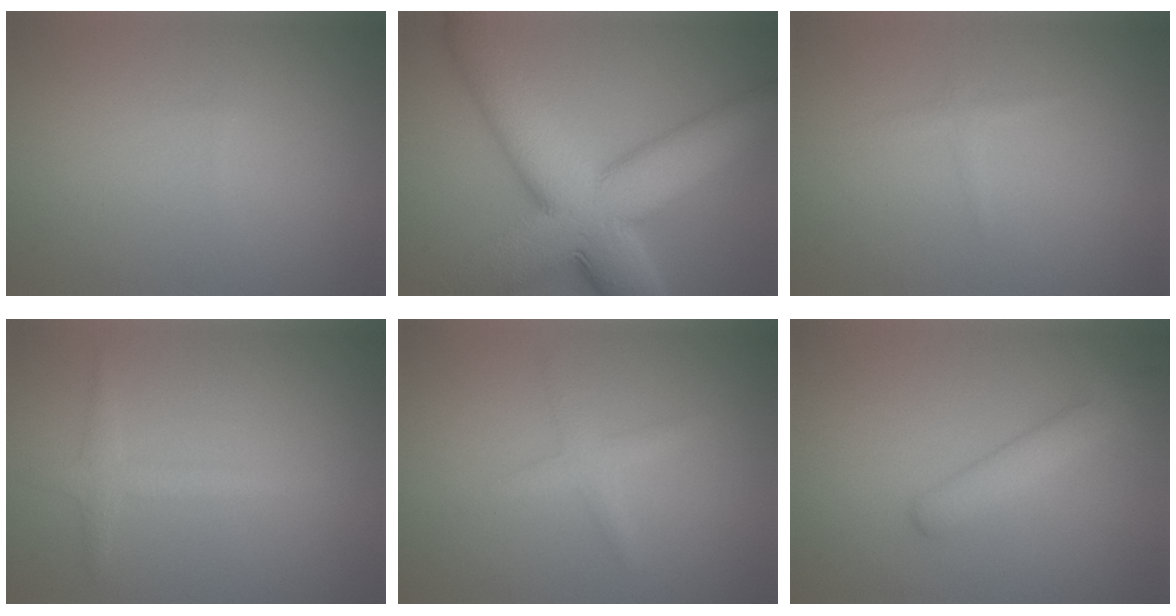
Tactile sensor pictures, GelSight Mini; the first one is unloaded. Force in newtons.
{"total": 13.8, "press": 13.8, "slide": 0.2}
{"total": 0.8, "press": 0.8, "slide": 0.0}
{"total": 1.8, "press": 1.8, "slide": 0.0}
{"total": 1.7, "press": 1.6, "slide": 0.1}
{"total": 3.1, "press": 3.1, "slide": 0.1}